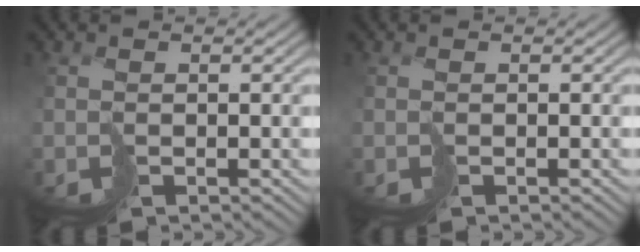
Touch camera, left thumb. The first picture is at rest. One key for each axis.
{"total": 0.0}